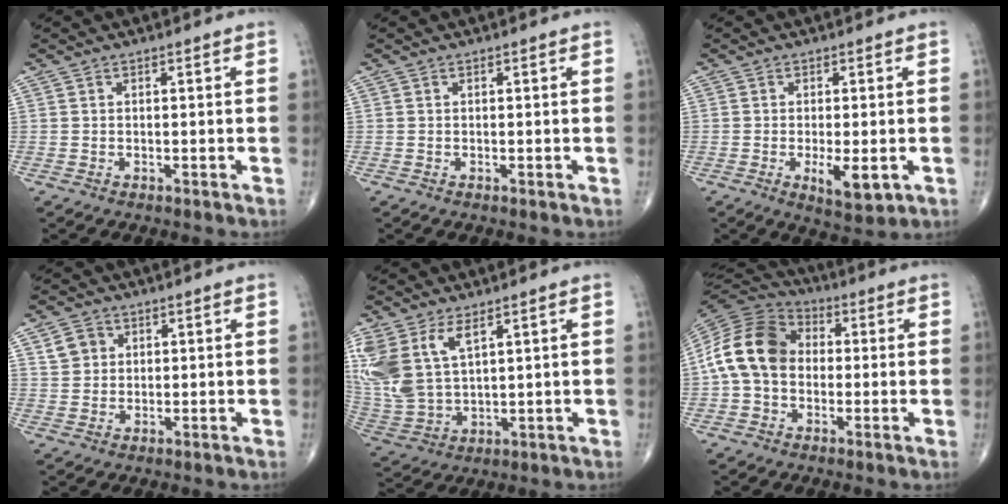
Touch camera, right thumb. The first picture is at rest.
{"total": 0.0}
{"total": 5.9, "force": [-1.5, 2.1, 5.3], "torque": [-0.082, -0.014, -0.018]}
{"total": 4.0, "force": [1.5, 3.5, 1.3], "torque": [-0.006, -0.004, 0.027]}
{"total": 15.2, "force": [6.6, 8.4, 10.8], "torque": [-0.251, -0.019, 0.145]}
{"total": 13.8, "force": [0.0, 10.6, 8.9], "torque": [-0.159, 0.035, -0.013]}